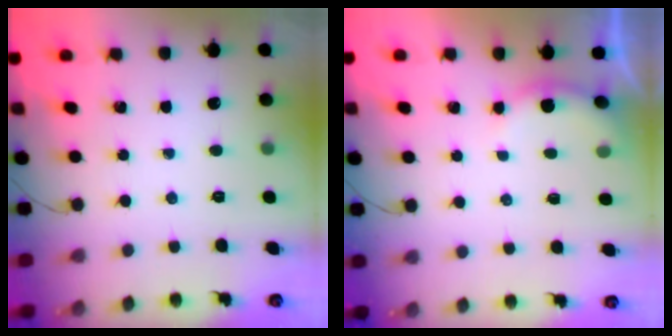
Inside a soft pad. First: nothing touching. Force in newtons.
{"total": 5.0, "press": 4.9, "slide": 0.8}